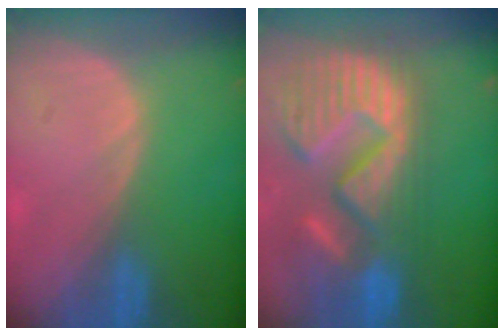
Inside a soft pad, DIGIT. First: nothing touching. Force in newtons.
{"total": 15.2, "press": 12.6, "slide": 8.4}